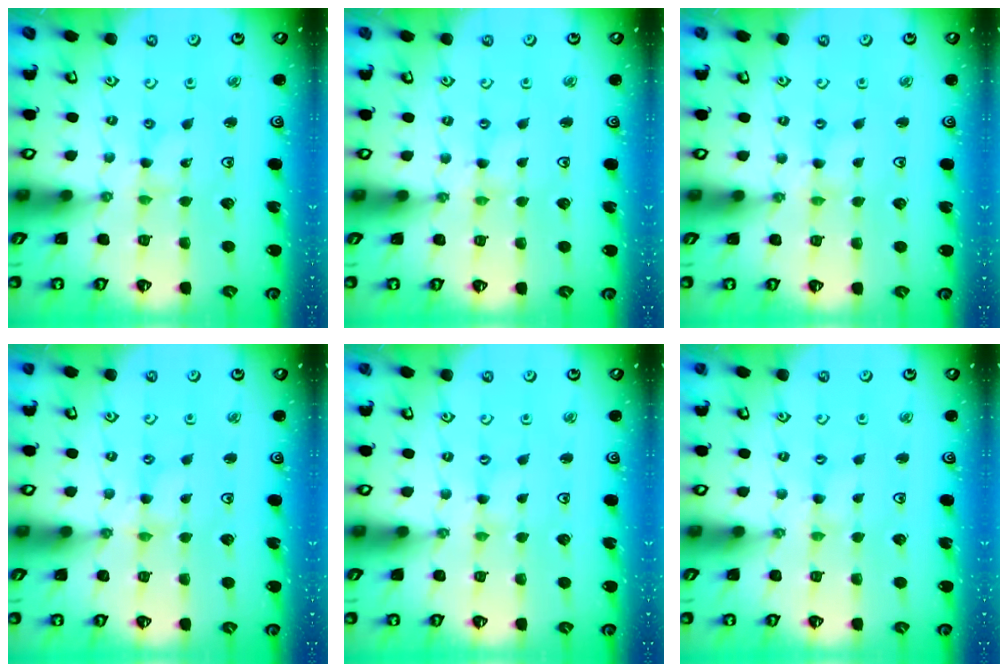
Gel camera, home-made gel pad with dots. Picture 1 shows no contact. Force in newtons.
{"total": 0.0}
{"total": 0.0}
{"total": 1.5, "press": 1.5, "slide": 0.2}
{"total": 0.0}
{"total": 1.1, "press": 1.1, "slide": 0.2}